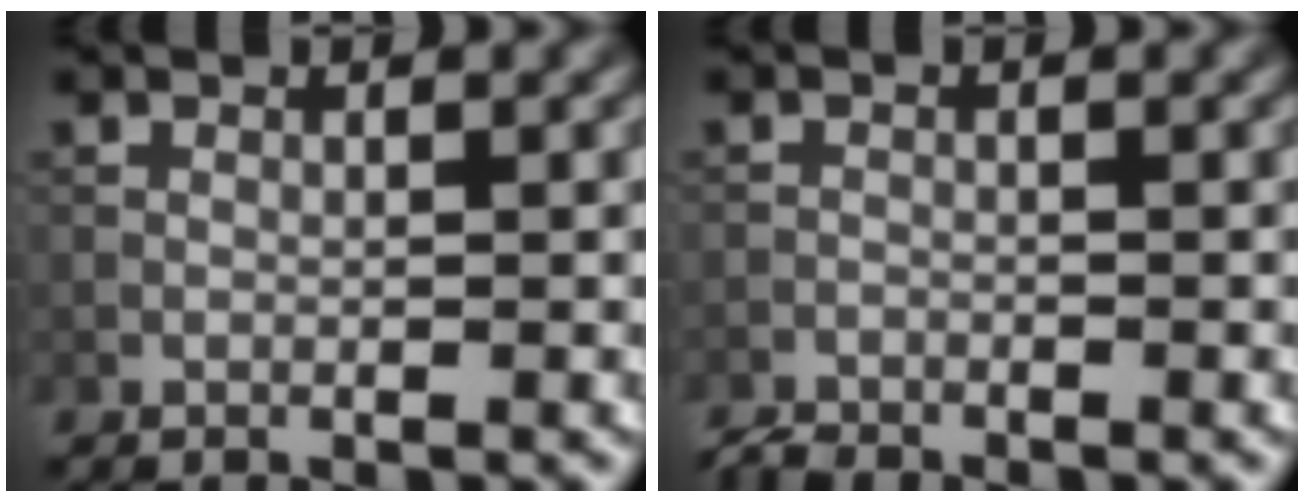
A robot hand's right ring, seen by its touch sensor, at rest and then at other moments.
{"total": 1.3, "force": [-1.3, 0.1, 0.2], "torque": [-0.009, -0.002, -0.032]}